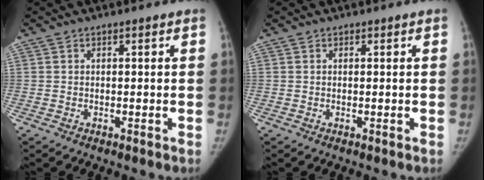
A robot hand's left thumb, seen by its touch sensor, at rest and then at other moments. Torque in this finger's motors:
{"motor_torque": [2.97, 2.04, 0.42, -0.23, 0.03]}